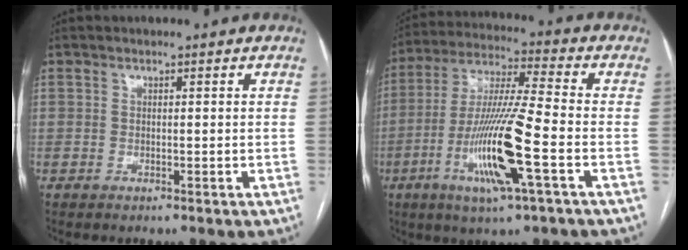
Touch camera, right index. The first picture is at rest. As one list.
[{"total": 15.4, "force": [-5.1, 0.3, 14.5], "torque": [-0.293, -0.015, -0.099]}]